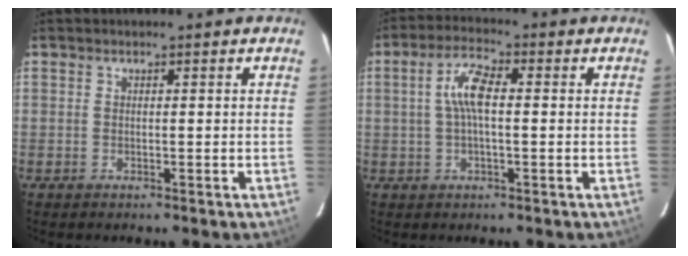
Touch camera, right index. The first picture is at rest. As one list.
[{"total": 6.2, "force": [0.4, 2.1, 5.8], "torque": [-0.117, 0.015, 0.007]}]